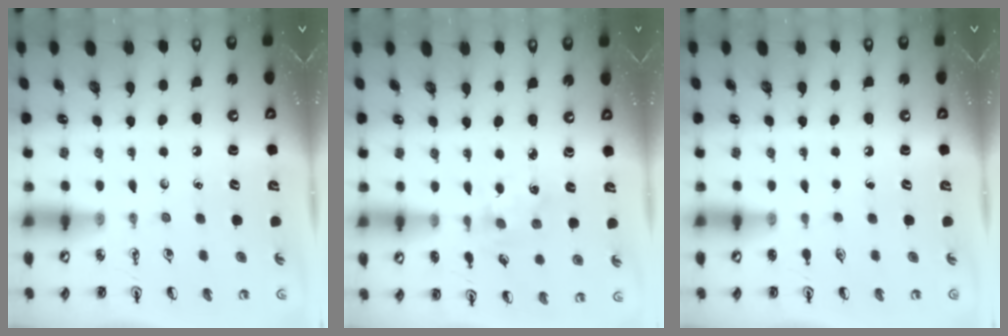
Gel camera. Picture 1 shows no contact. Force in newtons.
{"total": 1.0, "press": 1.0, "slide": 0.2}
{"total": 0.0}